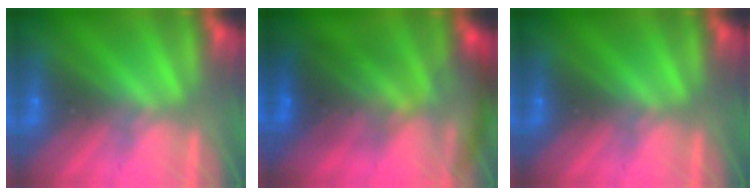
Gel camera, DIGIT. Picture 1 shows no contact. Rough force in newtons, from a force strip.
{"total": 6.9}
{"total": 0.0}